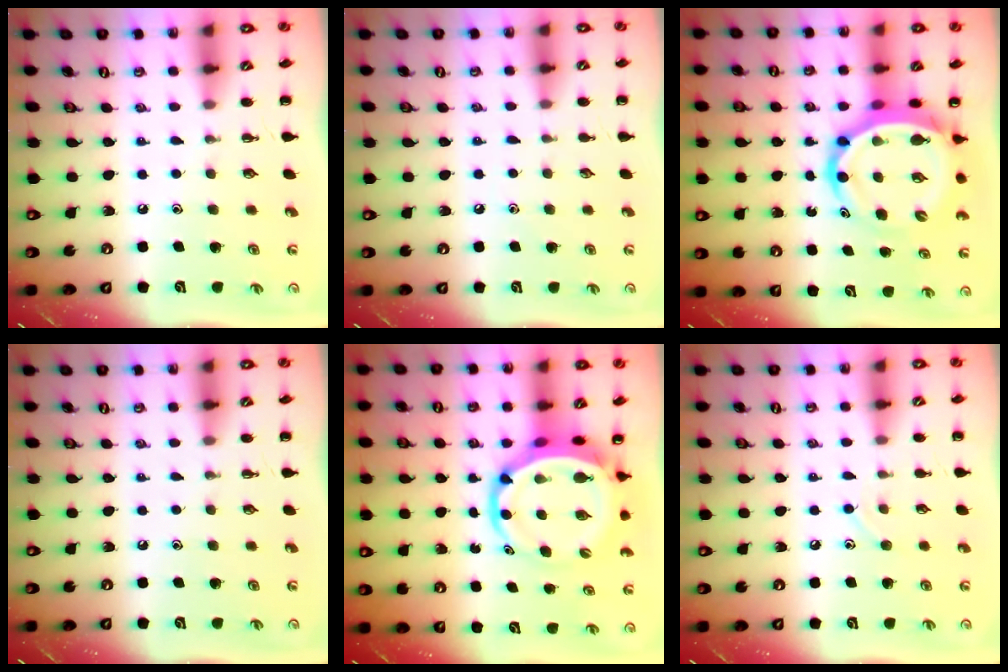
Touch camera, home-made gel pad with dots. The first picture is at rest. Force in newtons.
{"total": 4.2, "press": 3.9, "slide": 1.4}
{"total": 12.4, "press": 11.9, "slide": 3.5}
{"total": 0.0}
{"total": 9.2, "press": 8.7, "slide": 2.9}
{"total": 7.1, "press": 6.7, "slide": 2.4}